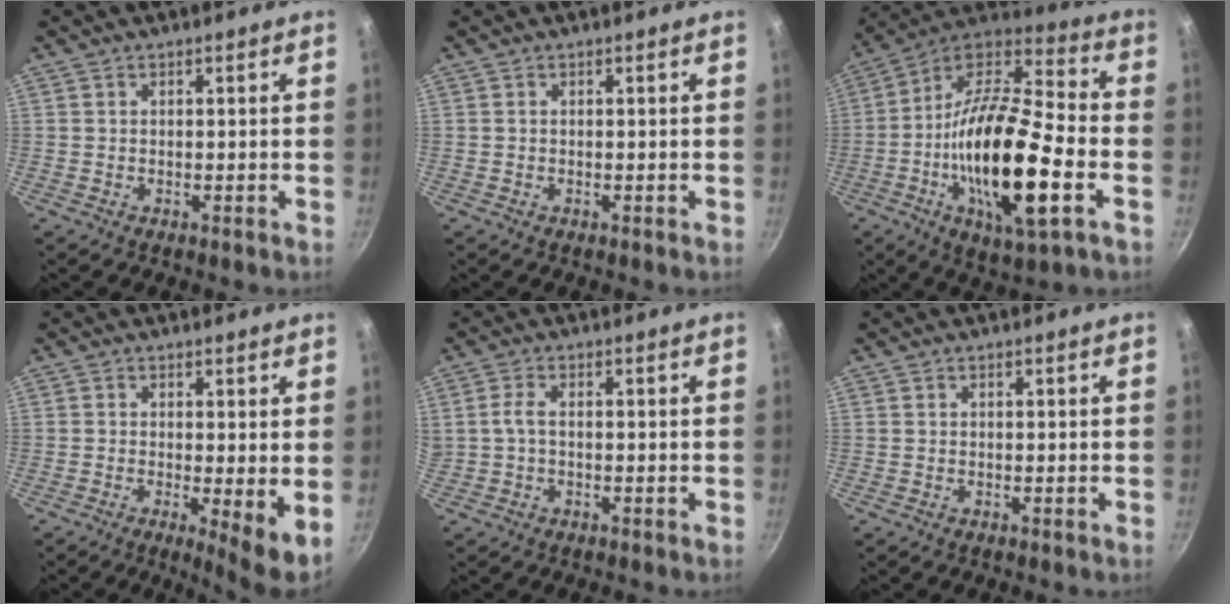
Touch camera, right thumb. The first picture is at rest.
{"total": 0.0}
{"total": 25.5, "force": [-6.2, 8.1, 23.4], "torque": [-0.419, 0.019, -0.124]}
{"total": 5.9, "force": [-0.3, 1.2, 5.7], "torque": [-0.081, -0.018, -0.004]}
{"total": 2.5, "force": [-0.2, 1.3, 2.2], "torque": [-0.052, 0.009, -0.005]}
{"total": 0.0}